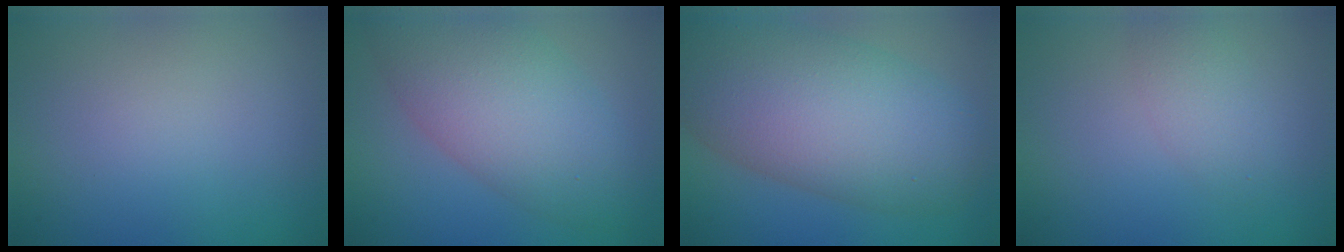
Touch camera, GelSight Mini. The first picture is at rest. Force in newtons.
{"total": 8.5, "press": 8.5, "slide": 0.0}
{"total": 11.8, "press": 11.8, "slide": 0.6}
{"total": 2.3, "press": 2.3, "slide": 0.1}